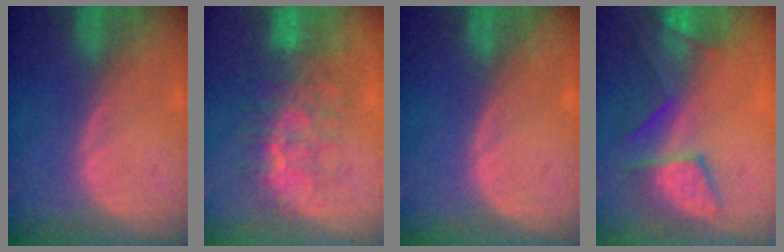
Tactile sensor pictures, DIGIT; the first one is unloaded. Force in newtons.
{"total": 9.7, "press": 8.8, "slide": 4.0}
{"total": 0.0}
{"total": 8.3, "press": 7.9, "slide": 2.5}